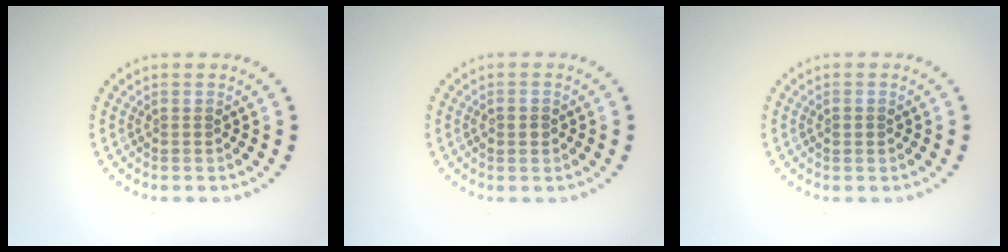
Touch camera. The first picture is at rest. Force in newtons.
{"total": 1.3, "press": 1.3, "slide": 0.2}
{"total": 0.9, "press": 0.9, "slide": 0.1}